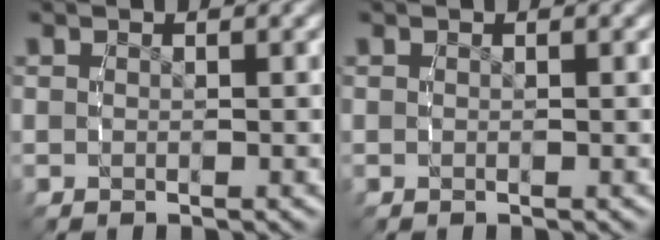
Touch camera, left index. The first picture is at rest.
{"total": 0.0}